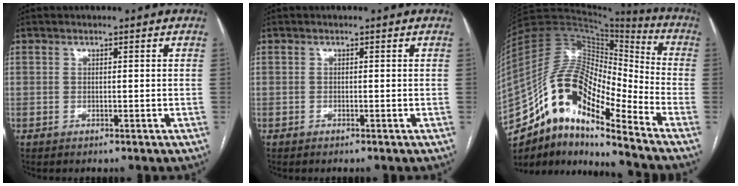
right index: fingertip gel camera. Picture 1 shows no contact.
{"total": 0.0}
{"total": 19.0, "force": [-12.6, 5.1, 13.3], "torque": [-0.251, 0.035, -0.223]}